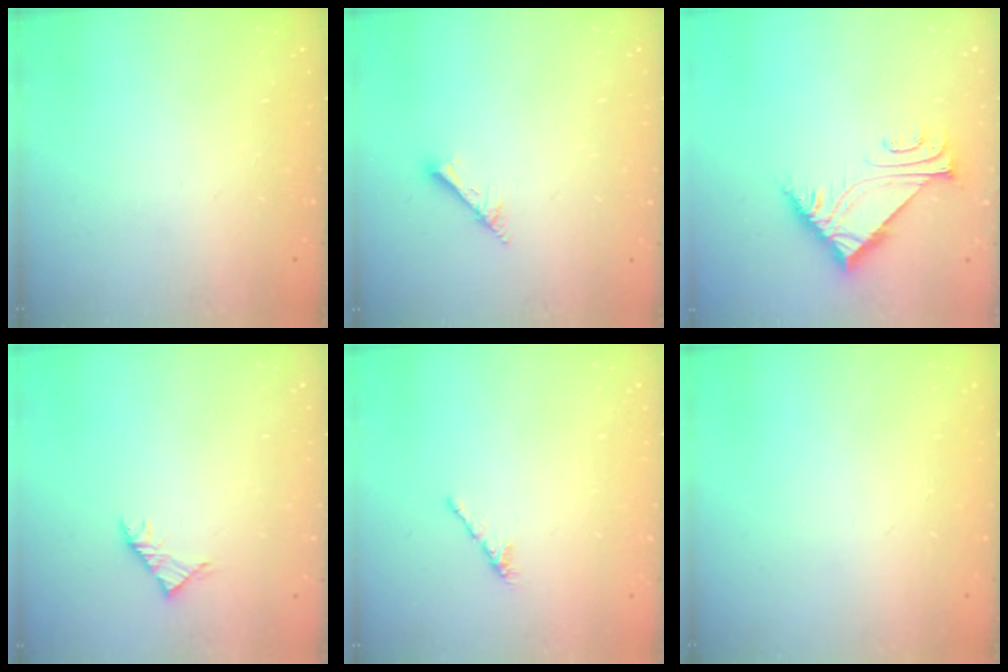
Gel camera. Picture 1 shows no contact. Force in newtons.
{"total": 2.0, "press": 2.0, "slide": 0.1}
{"total": 6.0, "press": 6.0, "slide": 0.1}
{"total": 2.9, "press": 2.8, "slide": 0.8}
{"total": 2.1, "press": 2.0, "slide": 0.7}
{"total": 0.0}